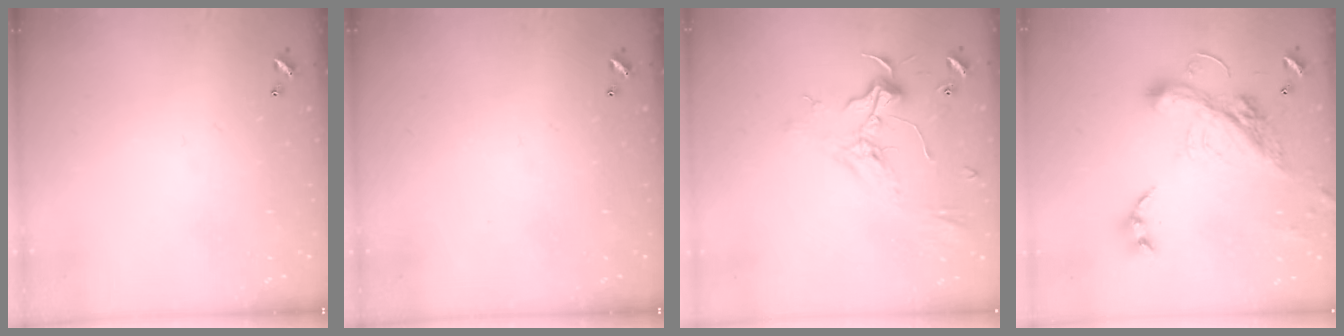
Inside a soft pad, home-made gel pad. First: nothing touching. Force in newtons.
{"total": 0.0}
{"total": 2.4, "press": 2.3, "slide": 0.8}
{"total": 7.8, "press": 7.6, "slide": 1.9}